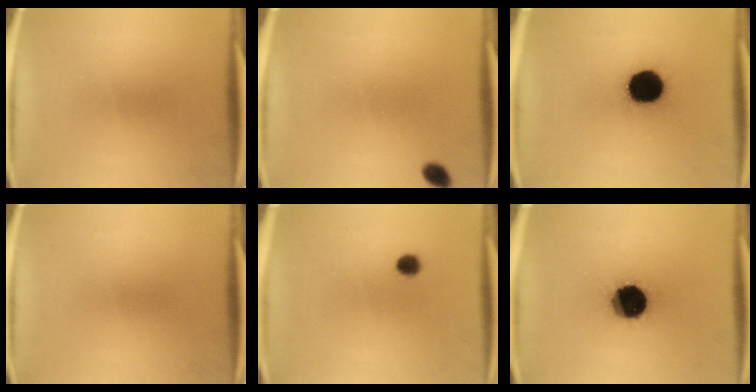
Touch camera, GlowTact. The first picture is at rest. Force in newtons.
{"total": 2.1}
{"total": 14.5}
{"total": 0.0}
{"total": 2.6}
{"total": 18.4}